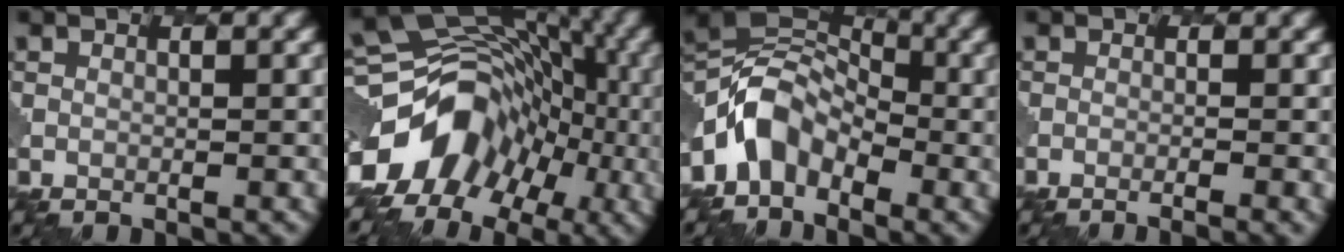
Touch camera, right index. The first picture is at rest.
{"total": 13.2, "force": [-4.7, 10.2, 6.9], "torque": [-0.115, 0.008, -0.083]}
{"total": 5.6, "force": [-2.9, 3.9, 2.8], "torque": [-0.042, 0.006, -0.067]}
{"total": 2.0, "force": [-1.0, 0.5, 1.7], "torque": [-0.012, -0.001, -0.021]}